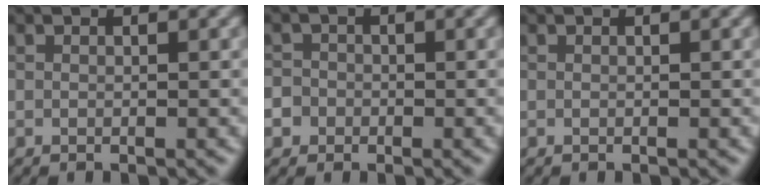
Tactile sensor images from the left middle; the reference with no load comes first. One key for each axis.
{"total": 3.9, "fx": -1.8, "fy": 3.4, "fz": 0.8, "tx": 0.001, "ty": 0.001, "tz": -0.051}
{"total": 0.0}